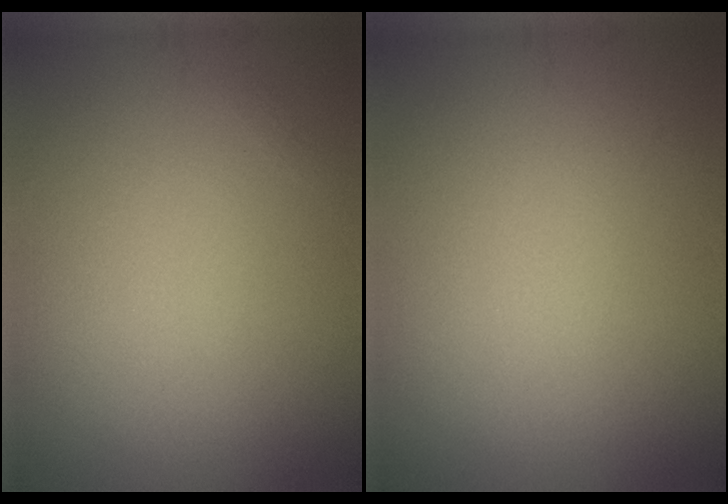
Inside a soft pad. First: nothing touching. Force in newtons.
{"total": 0.0}